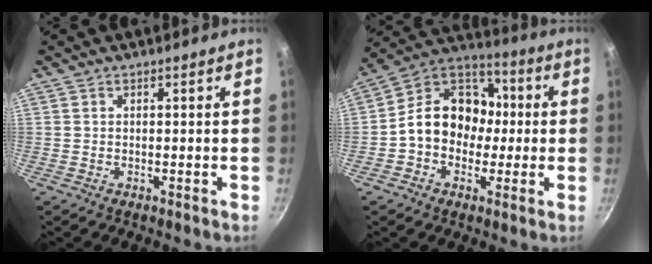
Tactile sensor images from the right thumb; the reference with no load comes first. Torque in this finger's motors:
{"motor_torque": [2.08, 1.92, 1.05, -0.74, 0.38]}